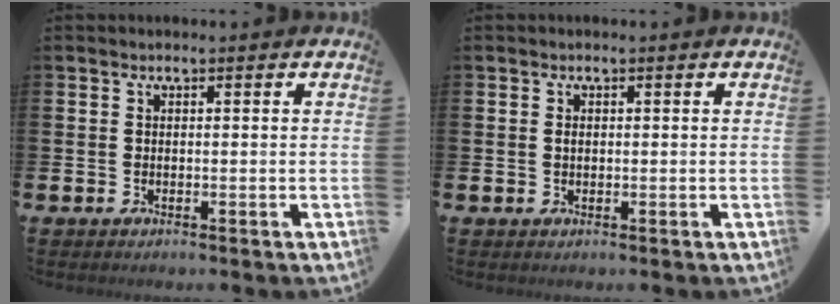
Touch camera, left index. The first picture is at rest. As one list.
[{"total": 0.7, "force": [0.1, 0.4, 0.5], "torque": [0.004, -0.003, -0.002]}]